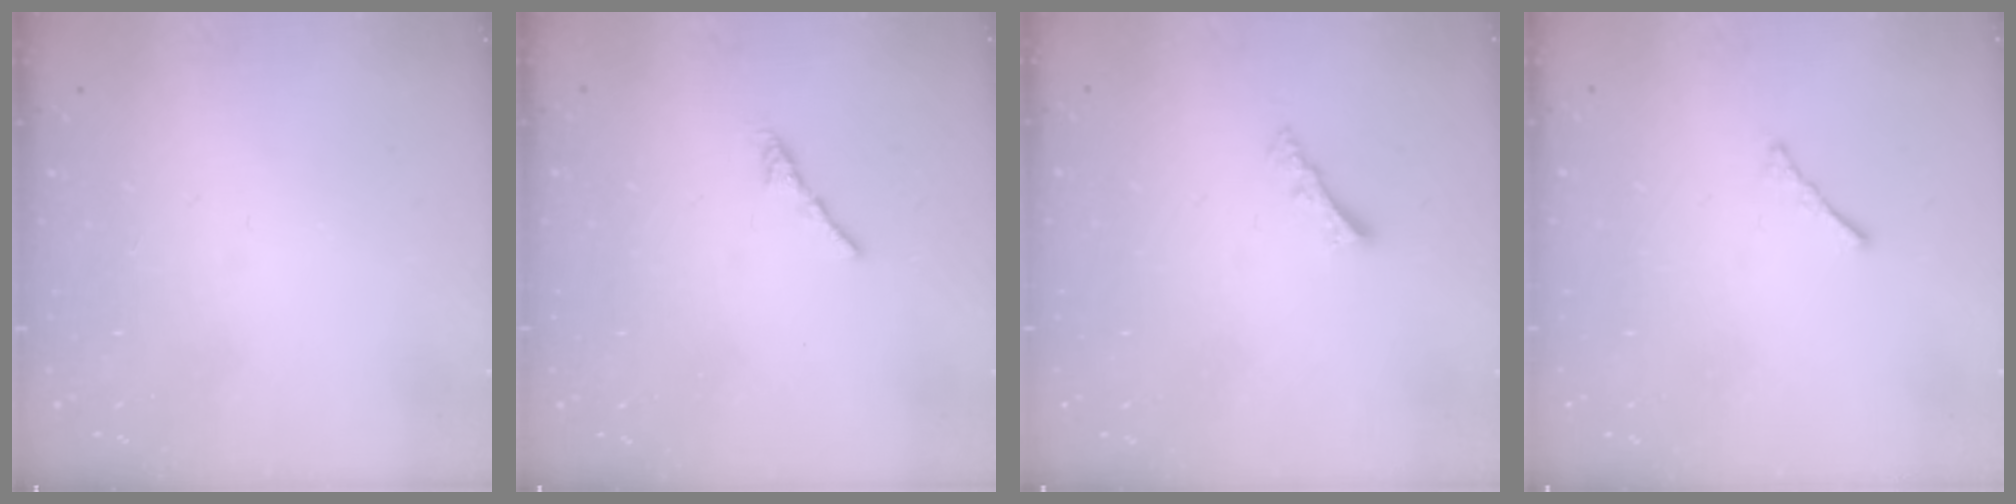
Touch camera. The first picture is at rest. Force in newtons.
{"total": 2.1, "press": 2.0, "slide": 0.7}
{"total": 3.5, "press": 3.5, "slide": 0.3}
{"total": 1.9, "press": 1.8, "slide": 0.5}